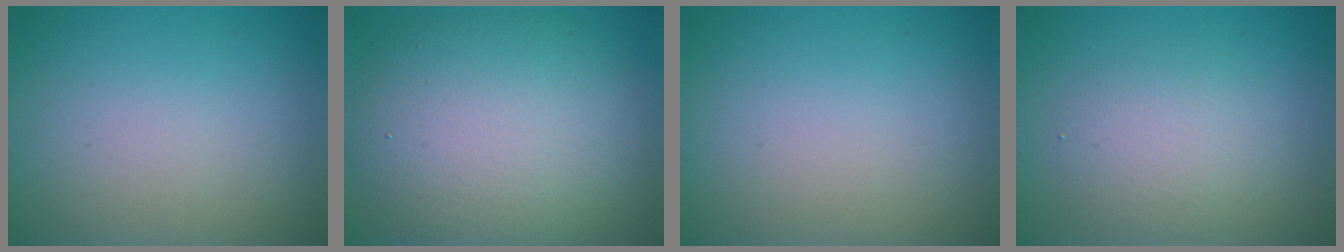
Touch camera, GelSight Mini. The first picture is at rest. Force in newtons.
{"total": 10.4, "press": 10.4, "slide": 0.6}
{"total": 0.0}
{"total": 2.9, "press": 2.9, "slide": 0.2}